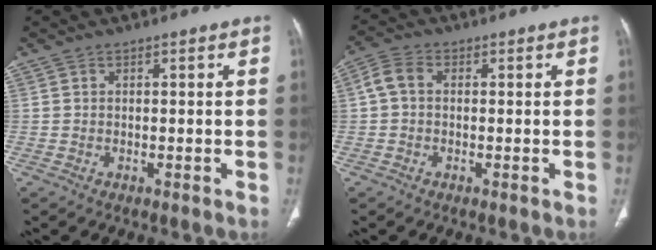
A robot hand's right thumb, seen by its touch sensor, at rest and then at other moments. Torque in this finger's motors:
{"motor_torque": [-0.01, 0.04, 0.34, -0.27, 0.04]}